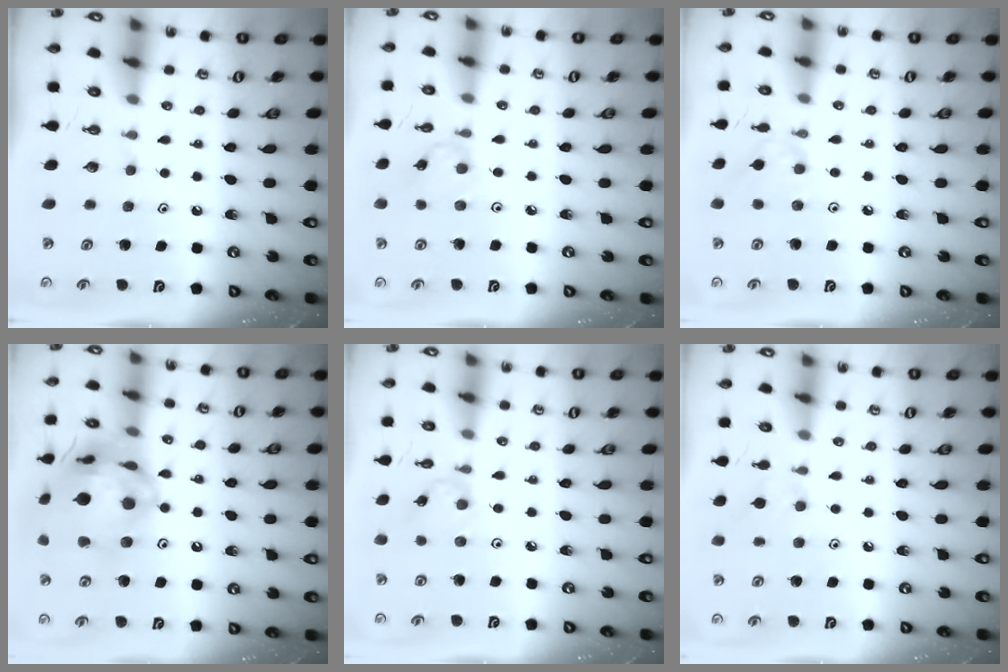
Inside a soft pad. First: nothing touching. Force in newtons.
{"total": 1.3, "press": 1.2, "slide": 0.3}
{"total": 2.4, "press": 2.3, "slide": 0.5}
{"total": 23.5, "press": 23.3, "slide": 2.8}
{"total": 2.1, "press": 2.1, "slide": 0.4}
{"total": 6.6, "press": 6.5, "slide": 0.8}